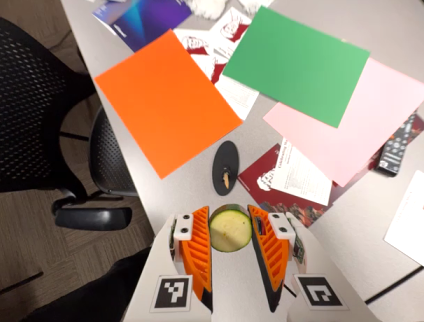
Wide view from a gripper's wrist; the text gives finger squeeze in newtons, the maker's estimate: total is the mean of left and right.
{"total": 10.1, "left": 10.3, "right": 9.9}